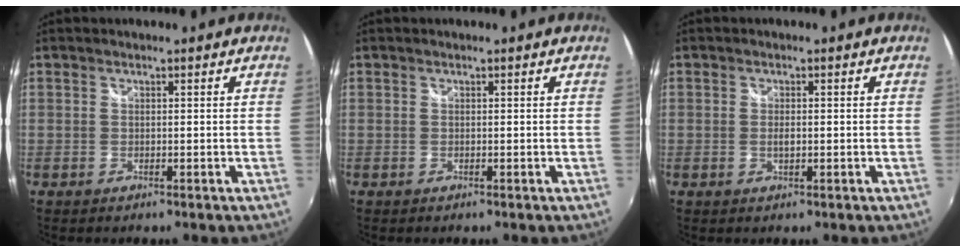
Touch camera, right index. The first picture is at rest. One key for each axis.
{"total": 0.0}
{"total": 1.4, "fx": -0.2, "fy": 0.6, "fz": 1.2, "tx": -0.023, "ty": -0.001, "tz": -0.004}